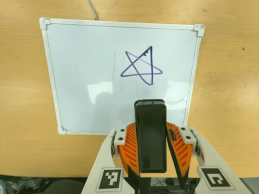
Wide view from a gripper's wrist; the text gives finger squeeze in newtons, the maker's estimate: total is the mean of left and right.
{"total": 6.7, "left": 5.4, "right": 8.0}